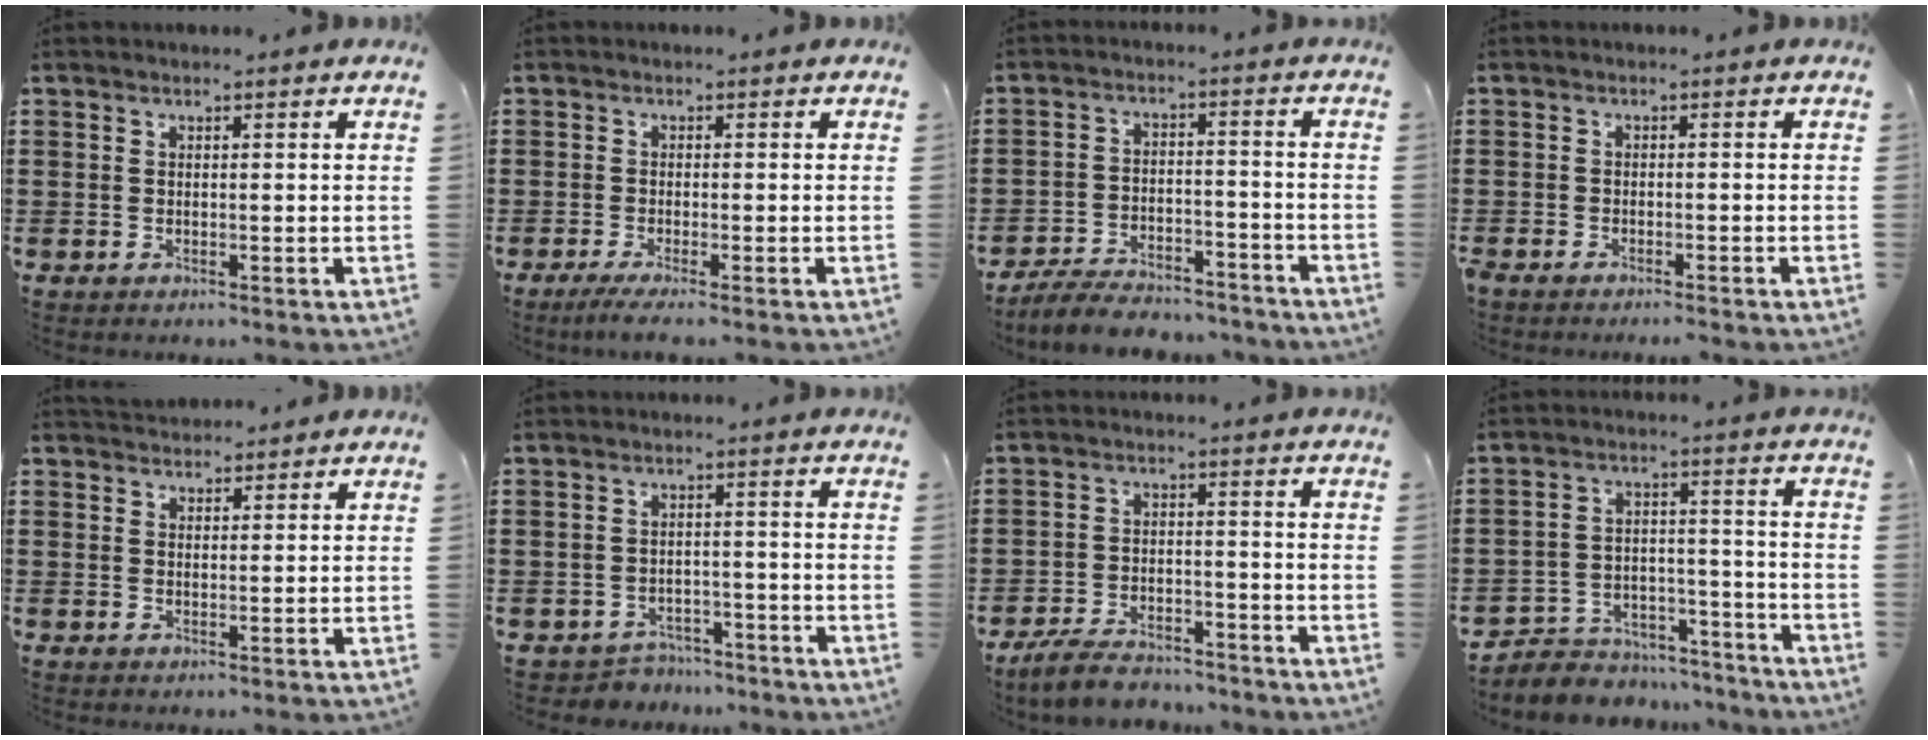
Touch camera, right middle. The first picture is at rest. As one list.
[{"total": 1.6, "force": [-1.1, -0.2, 1.2], "torque": [-0.027, -0.007, -0.021]}, {"total": 6.1, "force": [-5.8, 0.9, 1.6], "torque": [-0.035, 0.005, -0.114]}, {"total": 1.4, "force": [-1.3, 0.0, 0.3], "torque": [-0.006, 0.002, -0.026]}, {"total": 2.1, "force": [2.0, 0.7, 0.0], "torque": [-0.005, 0.004, 0.039]}, {"total": 2.9, "force": [-2.8, 0.7, -0.2], "torque": [-0.007, -0.001, -0.061]}, {"total": 5.6, "force": [-5.2, 1.2, 1.8], "torque": [-0.040, 0.004, -0.101]}, {"total": 5.1, "force": [-4.8, 1.6, 0.2], "torque": [-0.009, 0.010, -0.100]}]